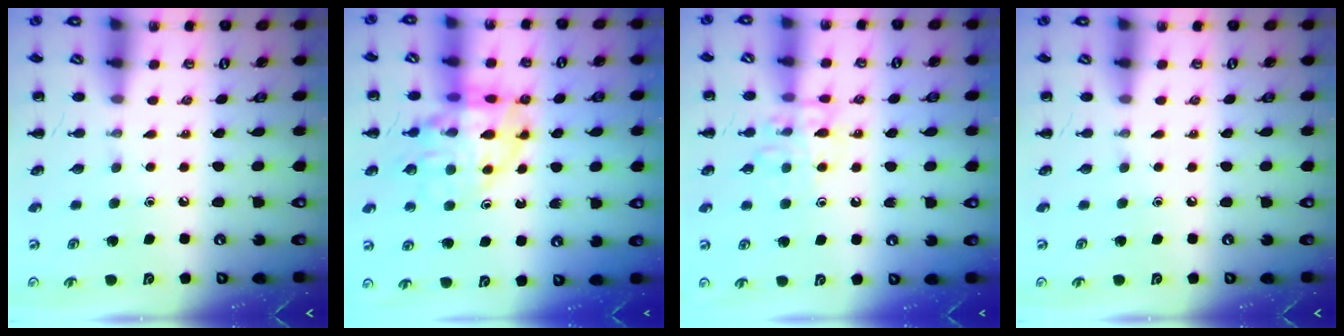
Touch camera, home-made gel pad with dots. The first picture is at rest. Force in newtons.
{"total": 15.5, "press": 15.2, "slide": 3.1}
{"total": 10.7, "press": 10.7, "slide": 0.8}
{"total": 0.0}